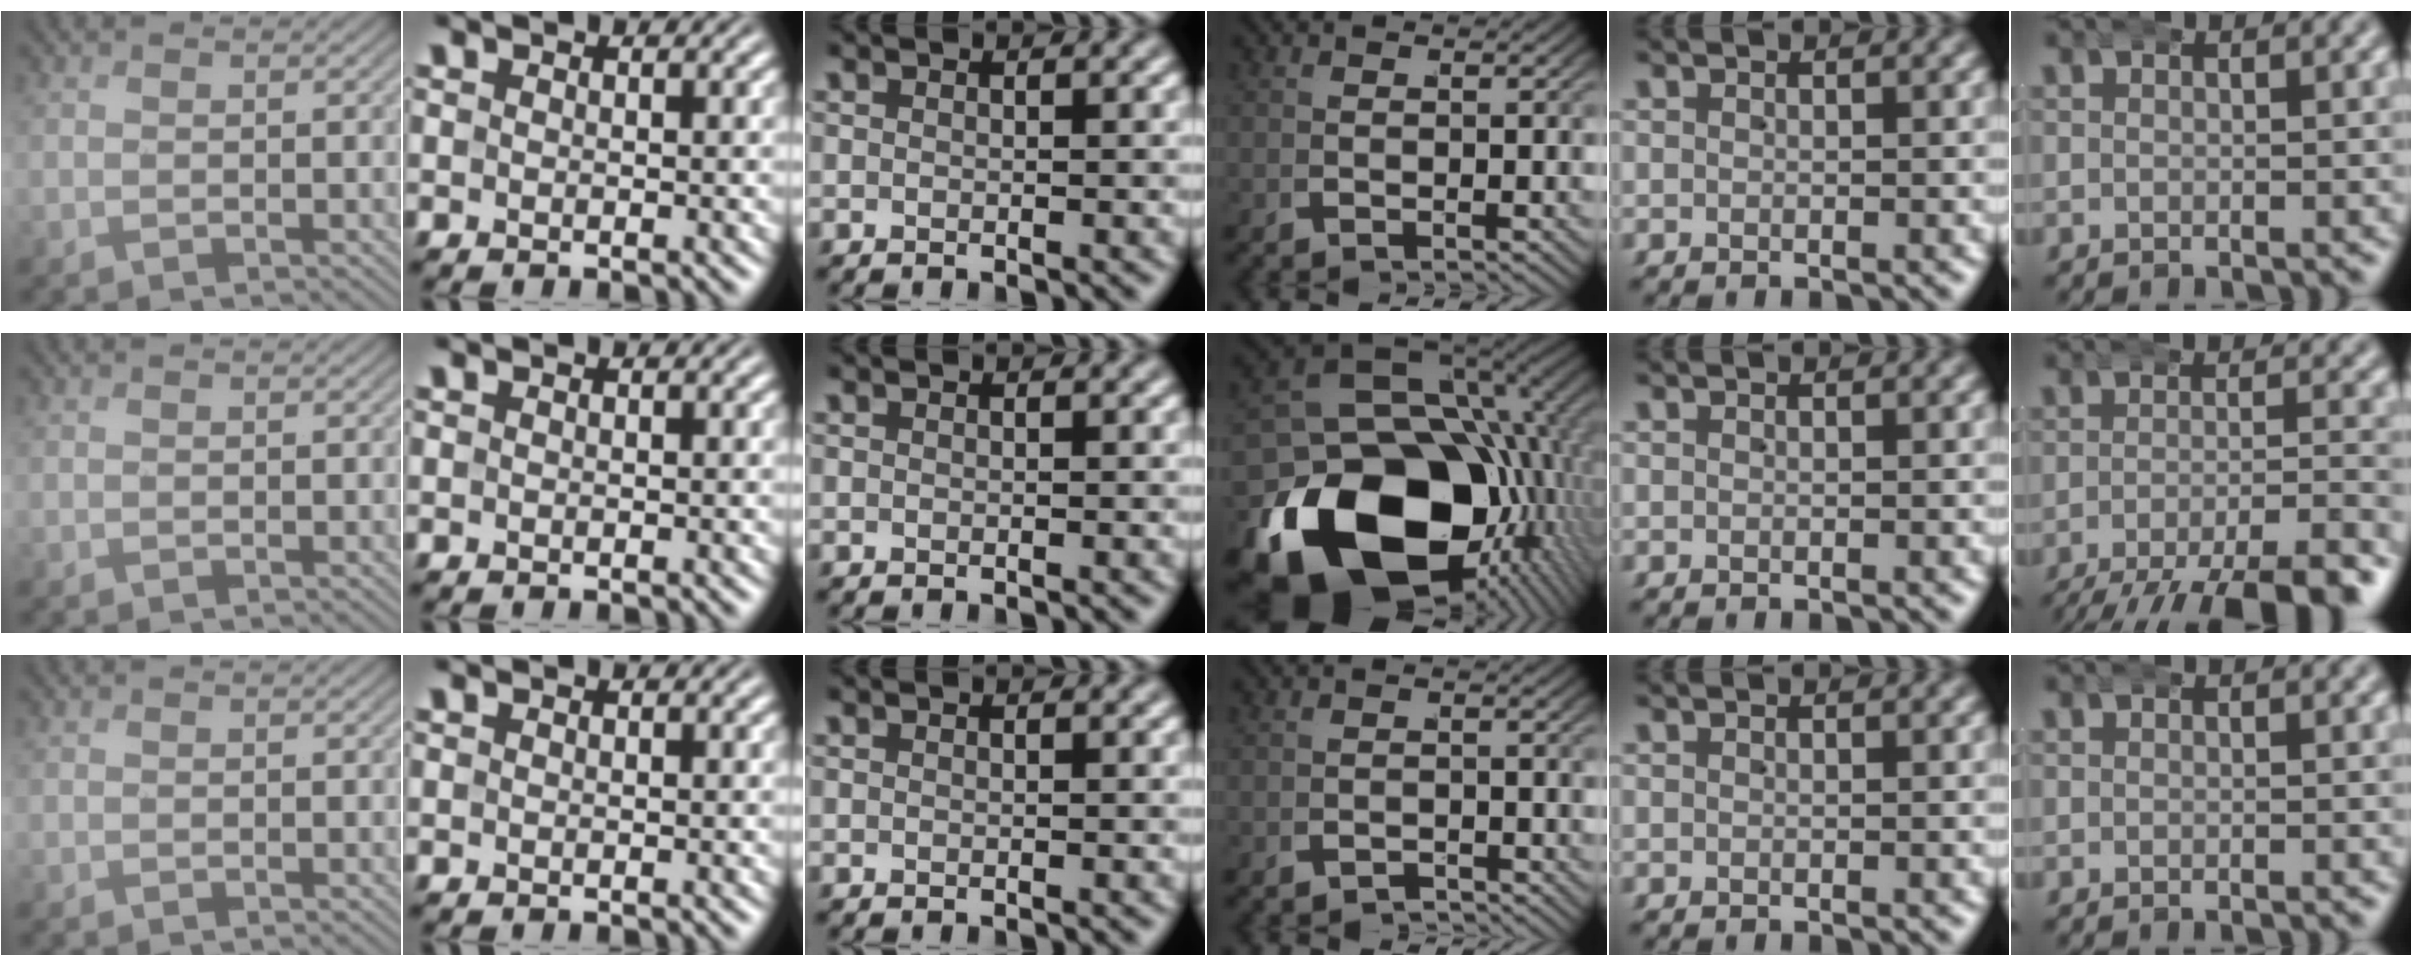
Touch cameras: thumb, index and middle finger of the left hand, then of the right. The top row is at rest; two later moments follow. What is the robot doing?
{"motion": "wrap", "object": "aluminum foil"}